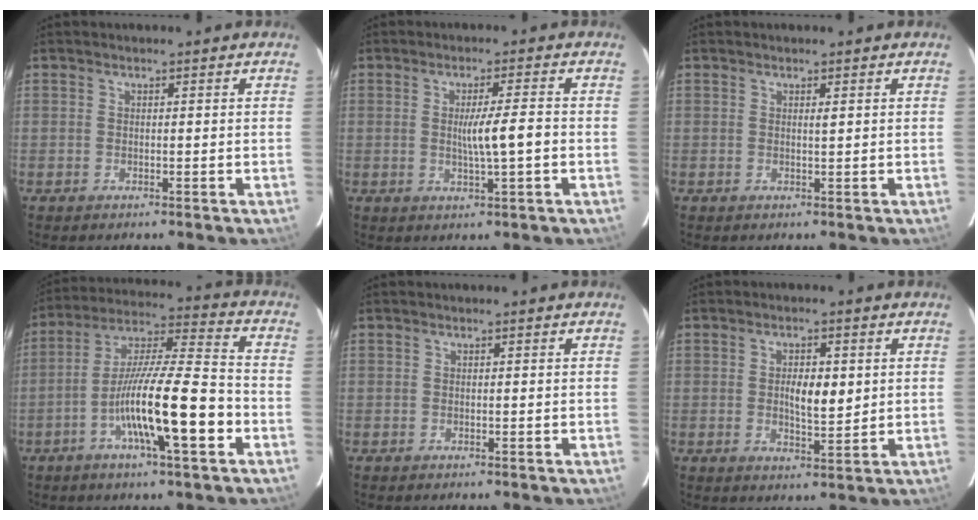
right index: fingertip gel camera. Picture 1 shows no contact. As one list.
[{"total": 5.1, "force": [-0.5, -0.3, 5.1], "torque": [-0.084, -0.005, -0.008]}, {"total": 0.6, "force": [0.3, 0.0, 0.5], "torque": [-0.011, -0.001, 0.005]}, {"total": 15.9, "force": [-5.4, 1.2, 14.9], "torque": [-0.265, 0.000, -0.095]}, {"total": 0.0}, {"total": 5.1, "force": [0.6, 1.8, 4.7], "torque": [-0.078, -0.003, 0.013]}]